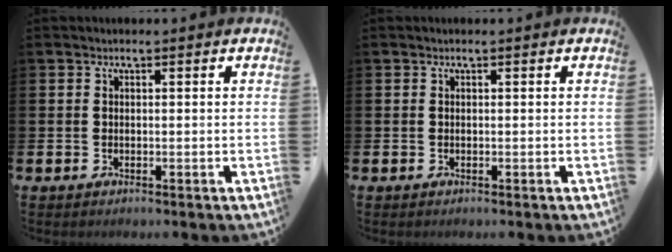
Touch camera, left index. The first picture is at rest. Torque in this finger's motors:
{"motor_torque": [0.02, 0.01, -0.02, 0.00]}